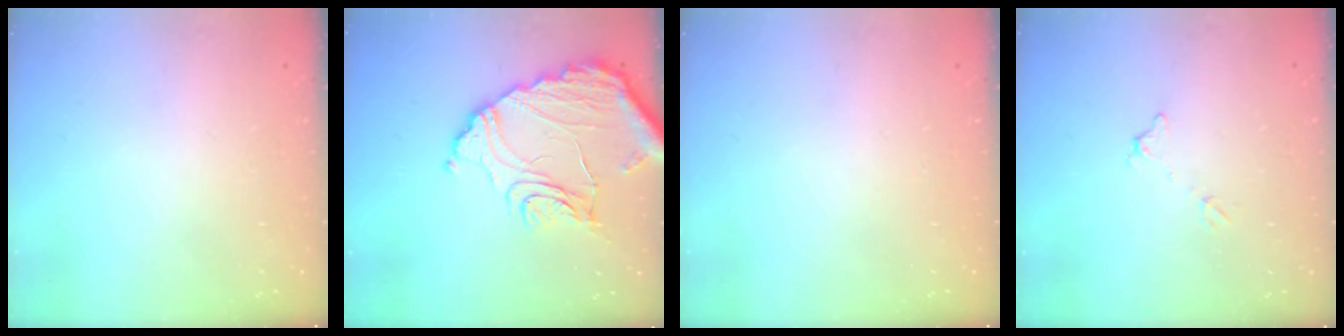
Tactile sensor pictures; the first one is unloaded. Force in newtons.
{"total": 16.7, "press": 16.6, "slide": 1.5}
{"total": 0.0}
{"total": 5.5, "press": 5.5, "slide": 0.3}